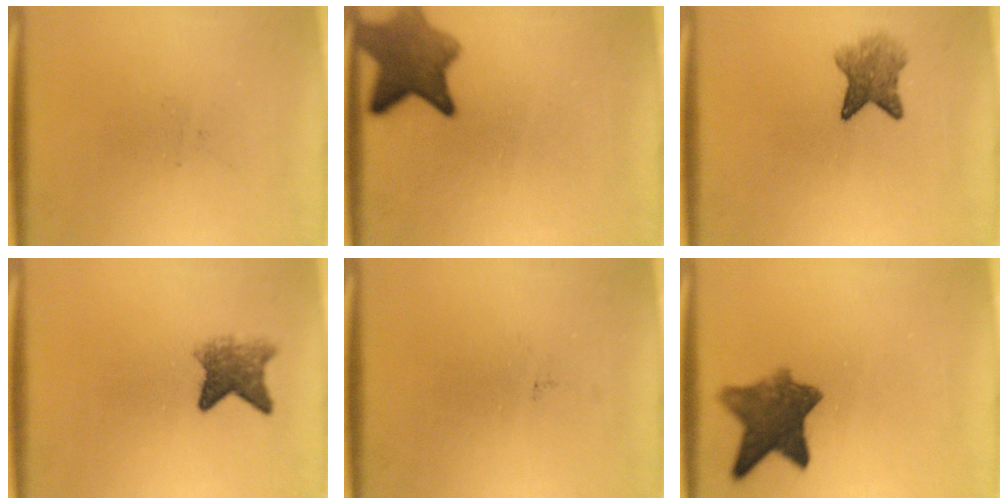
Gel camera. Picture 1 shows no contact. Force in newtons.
{"total": 7.5}
{"total": 4.4}
{"total": 4.4}
{"total": 0.0}
{"total": 8.2}